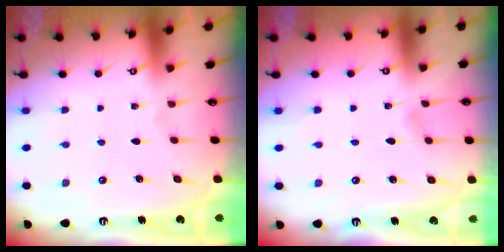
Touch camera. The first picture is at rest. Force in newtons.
{"total": 2.3, "press": 2.3, "slide": 0.3}